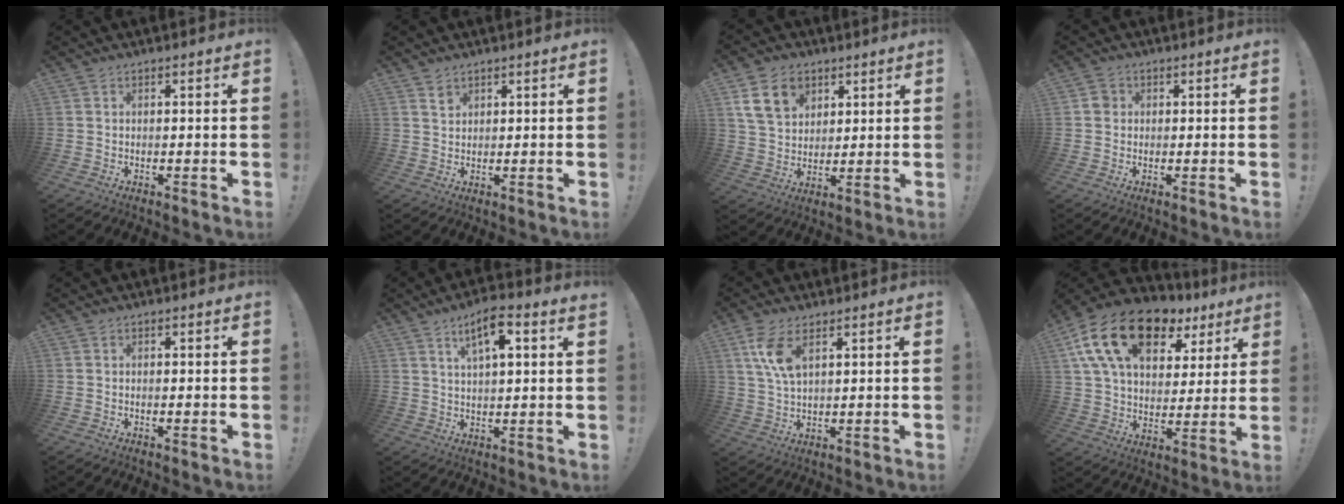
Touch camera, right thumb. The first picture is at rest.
{"total": 2.3, "force": [1.8, 1.4, 0.5], "torque": [0.005, -0.013, 0.031]}
{"total": 12.9, "force": [6.3, 9.3, 6.2], "torque": [-0.094, -0.019, 0.123]}
{"total": 2.7, "force": [0.3, 2.5, 1.0], "torque": [-0.019, 0.008, 0.007]}
{"total": 0.5, "force": [-0.4, -0.1, 0.3], "torque": [-0.013, 0.002, -0.006]}
{"total": 7.5, "force": [3.7, 1.9, 6.2], "torque": [-0.105, -0.007, 0.059]}
{"total": 8.4, "force": [4.1, 3.6, 6.4], "torque": [-0.133, -0.014, 0.072]}
{"total": 20.5, "force": [11.0, 11.6, 12.8], "torque": [-0.220, -0.046, 0.200]}